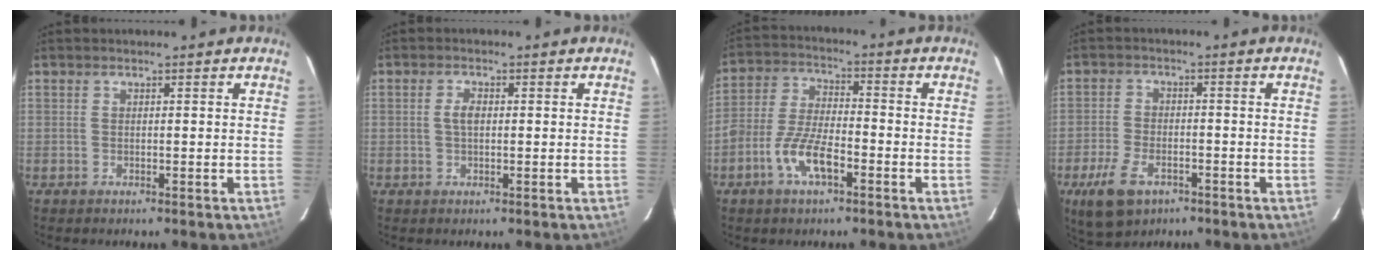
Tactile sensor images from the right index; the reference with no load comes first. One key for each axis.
{"total": 2.2, "fx": 0.1, "fy": 1.1, "fz": 1.8, "tx": -0.037, "ty": 0.005, "tz": 0.002}
{"total": 9.2, "fx": -4.5, "fy": 3.5, "fz": 7.2, "tx": -0.154, "ty": 0.004, "tz": -0.088}
{"total": 9.3, "fx": -5.3, "fy": 5.1, "fz": 5.7, "tx": -0.140, "ty": -0.011, "tz": -0.094}